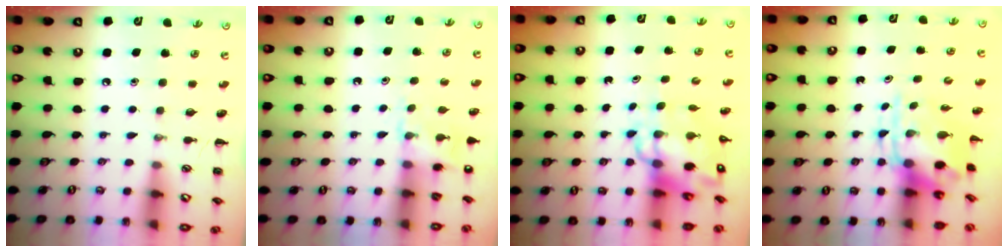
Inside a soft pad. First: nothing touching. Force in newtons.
{"total": 5.5, "press": 5.3, "slide": 1.3}
{"total": 9.6, "press": 9.2, "slide": 2.6}
{"total": 6.5, "press": 6.5, "slide": 1.0}